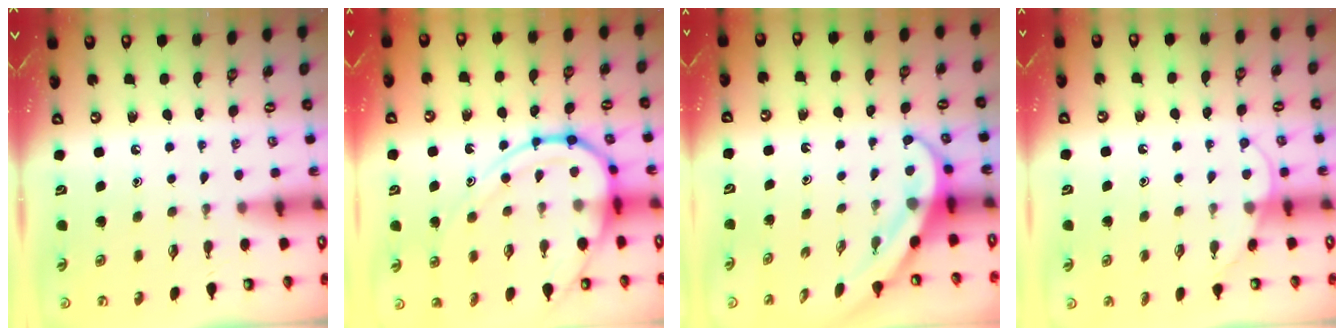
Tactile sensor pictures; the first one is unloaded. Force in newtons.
{"total": 15.3, "press": 15.3, "slide": 1.4}
{"total": 4.0, "press": 4.0, "slide": 0.3}
{"total": 5.6, "press": 5.6, "slide": 0.4}